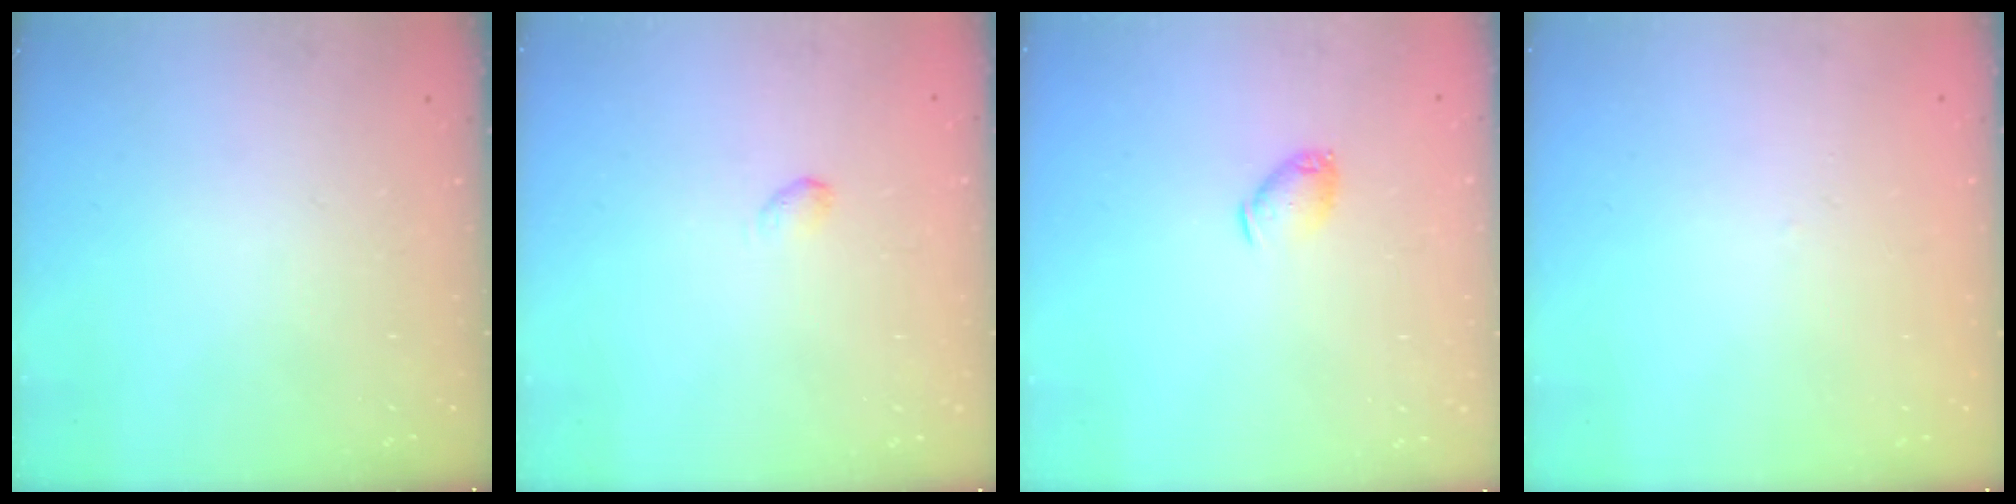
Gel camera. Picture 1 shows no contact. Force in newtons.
{"total": 2.8, "press": 2.7, "slide": 0.5}
{"total": 5.8, "press": 5.7, "slide": 0.7}
{"total": 1.6, "press": 1.6, "slide": 0.3}